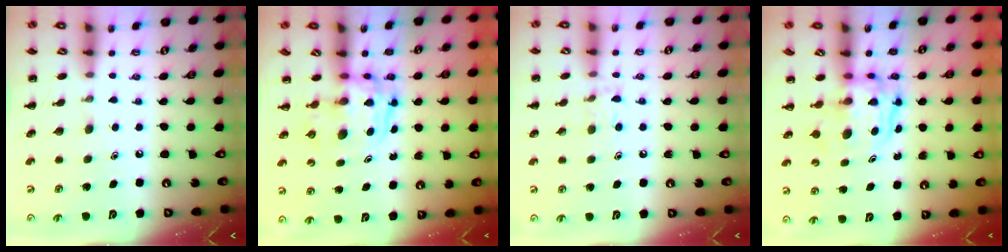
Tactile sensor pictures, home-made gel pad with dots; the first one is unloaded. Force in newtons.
{"total": 3.3, "press": 3.2, "slide": 0.6}
{"total": 6.9, "press": 6.6, "slide": 1.8}
{"total": 3.8, "press": 3.8, "slide": 0.4}